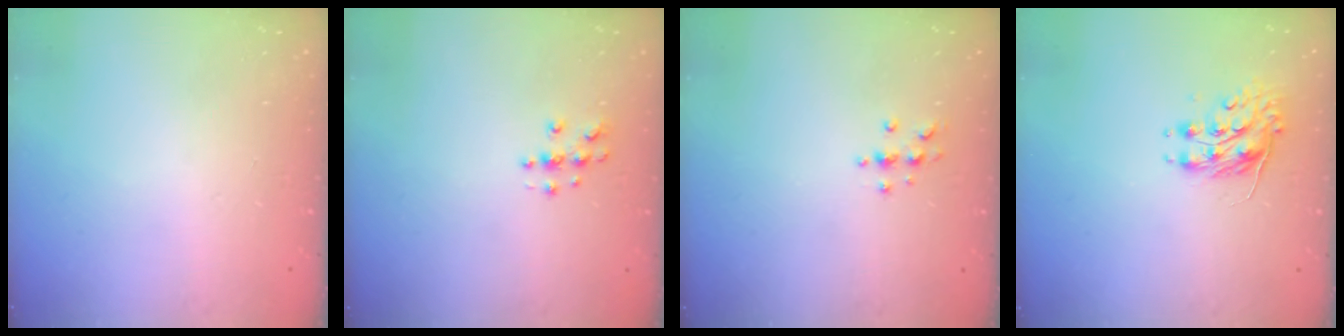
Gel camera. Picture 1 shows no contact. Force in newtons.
{"total": 4.0, "press": 4.0, "slide": 0.5}
{"total": 3.3, "press": 3.3, "slide": 0.4}
{"total": 8.0, "press": 8.0, "slide": 0.4}